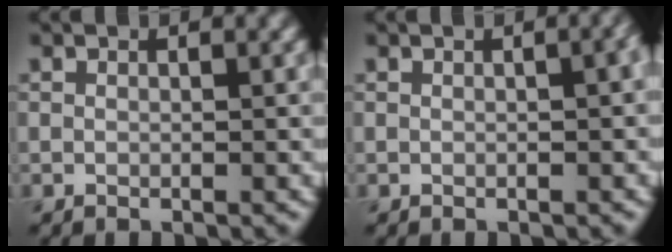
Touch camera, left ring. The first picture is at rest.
{"total": 2.6, "force": [0.4, 1.2, 2.3], "torque": [-0.011, 0.010, 0.004]}